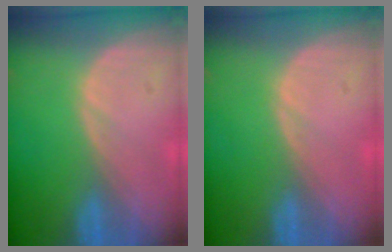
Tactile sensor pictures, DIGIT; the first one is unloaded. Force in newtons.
{"total": 0.0}